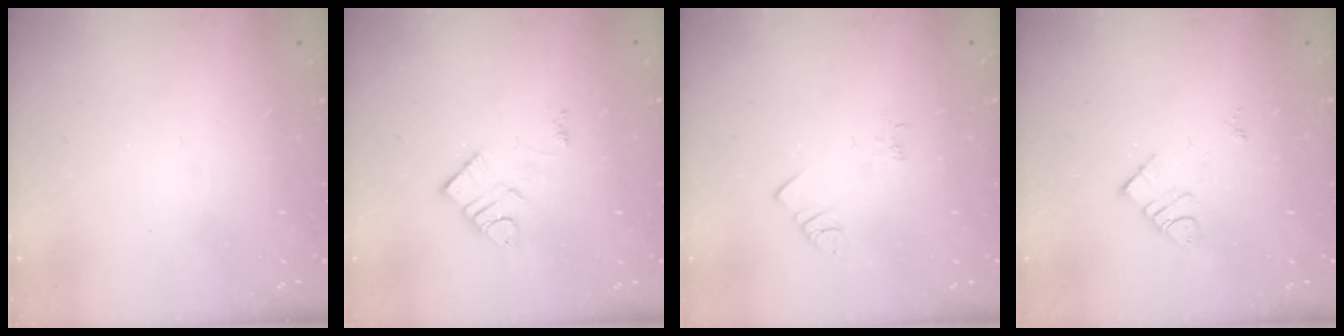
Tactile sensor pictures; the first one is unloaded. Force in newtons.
{"total": 8.2, "press": 8.2, "slide": 0.5}
{"total": 1.4, "press": 1.4, "slide": 0.3}
{"total": 6.6, "press": 6.6, "slide": 0.7}